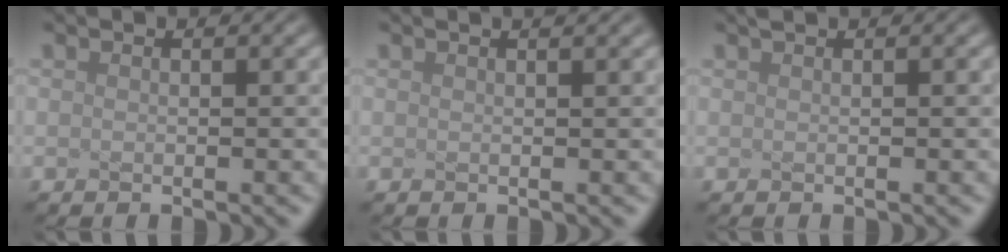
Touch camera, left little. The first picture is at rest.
{"total": 1.4, "force": [0.9, 0.5, 0.8], "torque": [-0.006, 0.005, 0.001]}
{"total": 0.7, "force": [0.5, 0.2, 0.4], "torque": [-0.005, 0.002, 0.006]}